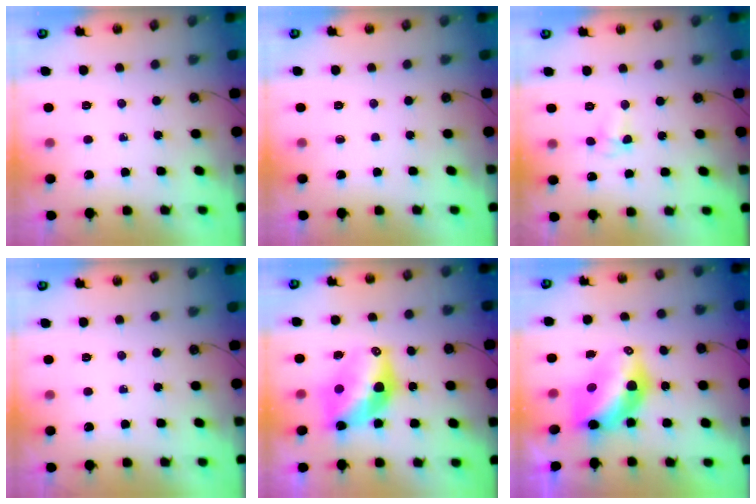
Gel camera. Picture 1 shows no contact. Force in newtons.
{"total": 0.0}
{"total": 4.7, "press": 4.7, "slide": 0.7}
{"total": 0.0}
{"total": 13.0, "press": 13.0, "slide": 1.1}
{"total": 10.0, "press": 9.9, "slide": 0.9}